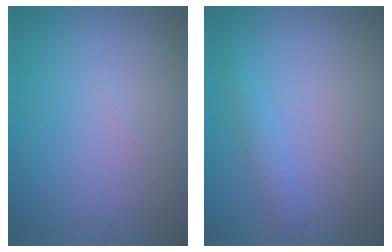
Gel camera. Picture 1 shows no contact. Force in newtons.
{"total": 1.3, "press": 1.3, "slide": 0.1}